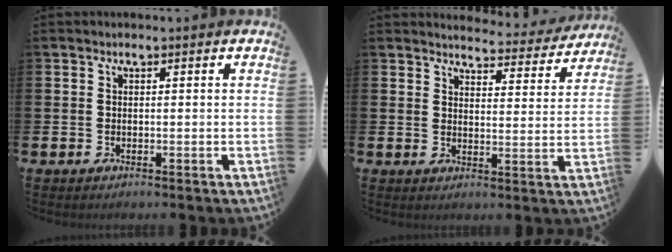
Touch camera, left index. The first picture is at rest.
{"total": 4.1, "force": [4.0, 0.8, 0.3], "torque": [-0.008, -0.035, 0.064]}